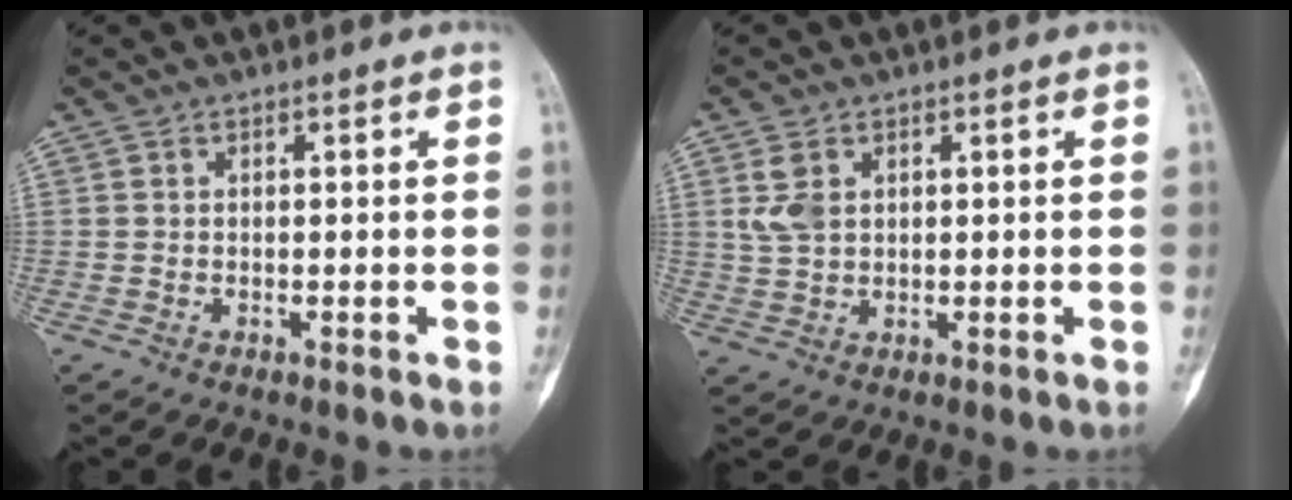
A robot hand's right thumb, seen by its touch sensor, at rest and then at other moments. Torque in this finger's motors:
{"motor_torque": [-0.10, 0.16, 0.35, 0.06, 0.10]}